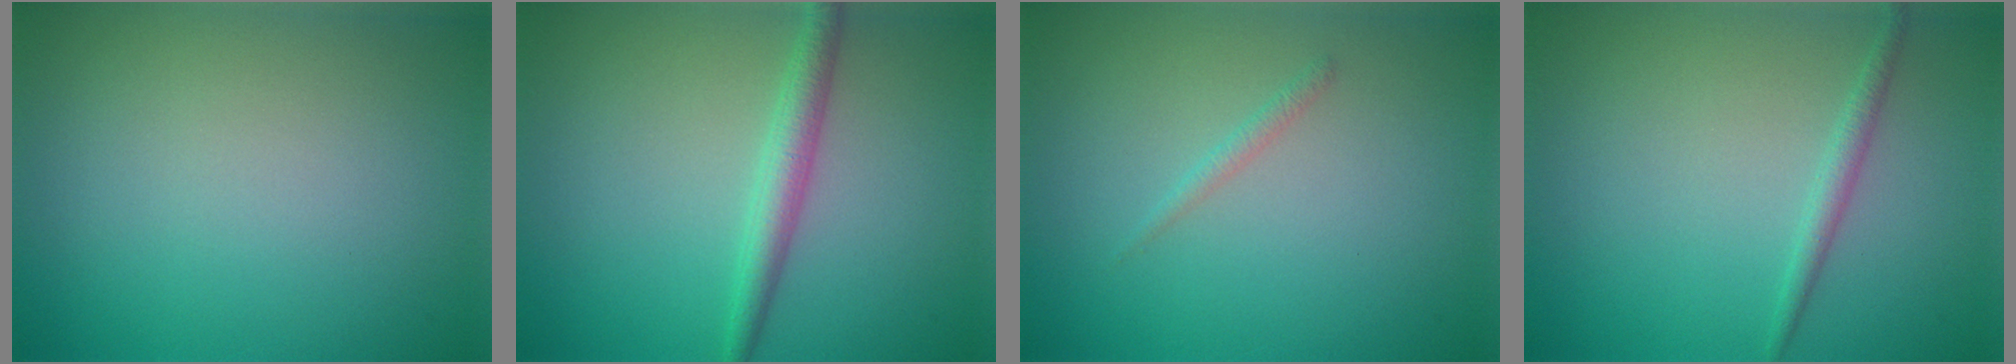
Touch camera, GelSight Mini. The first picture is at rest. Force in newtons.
{"total": 2.4, "press": 2.4, "slide": 0.1}
{"total": 0.7, "press": 0.7, "slide": 0.0}
{"total": 1.3, "press": 1.3, "slide": 0.0}